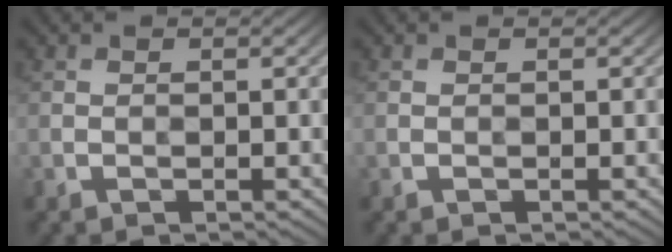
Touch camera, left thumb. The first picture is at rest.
{"total": 0.0}